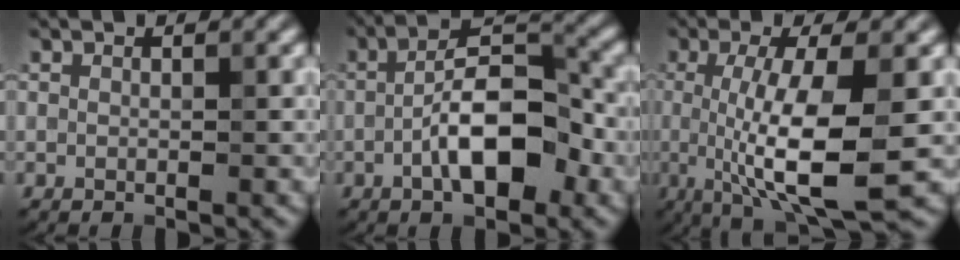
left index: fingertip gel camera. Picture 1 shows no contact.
{"total": 7.6, "force": [-2.4, 3.1, 6.5], "torque": [-0.105, 0.016, -0.045]}
{"total": 8.9, "force": [-0.8, 2.4, 8.5], "torque": [-0.147, -0.018, -0.011]}